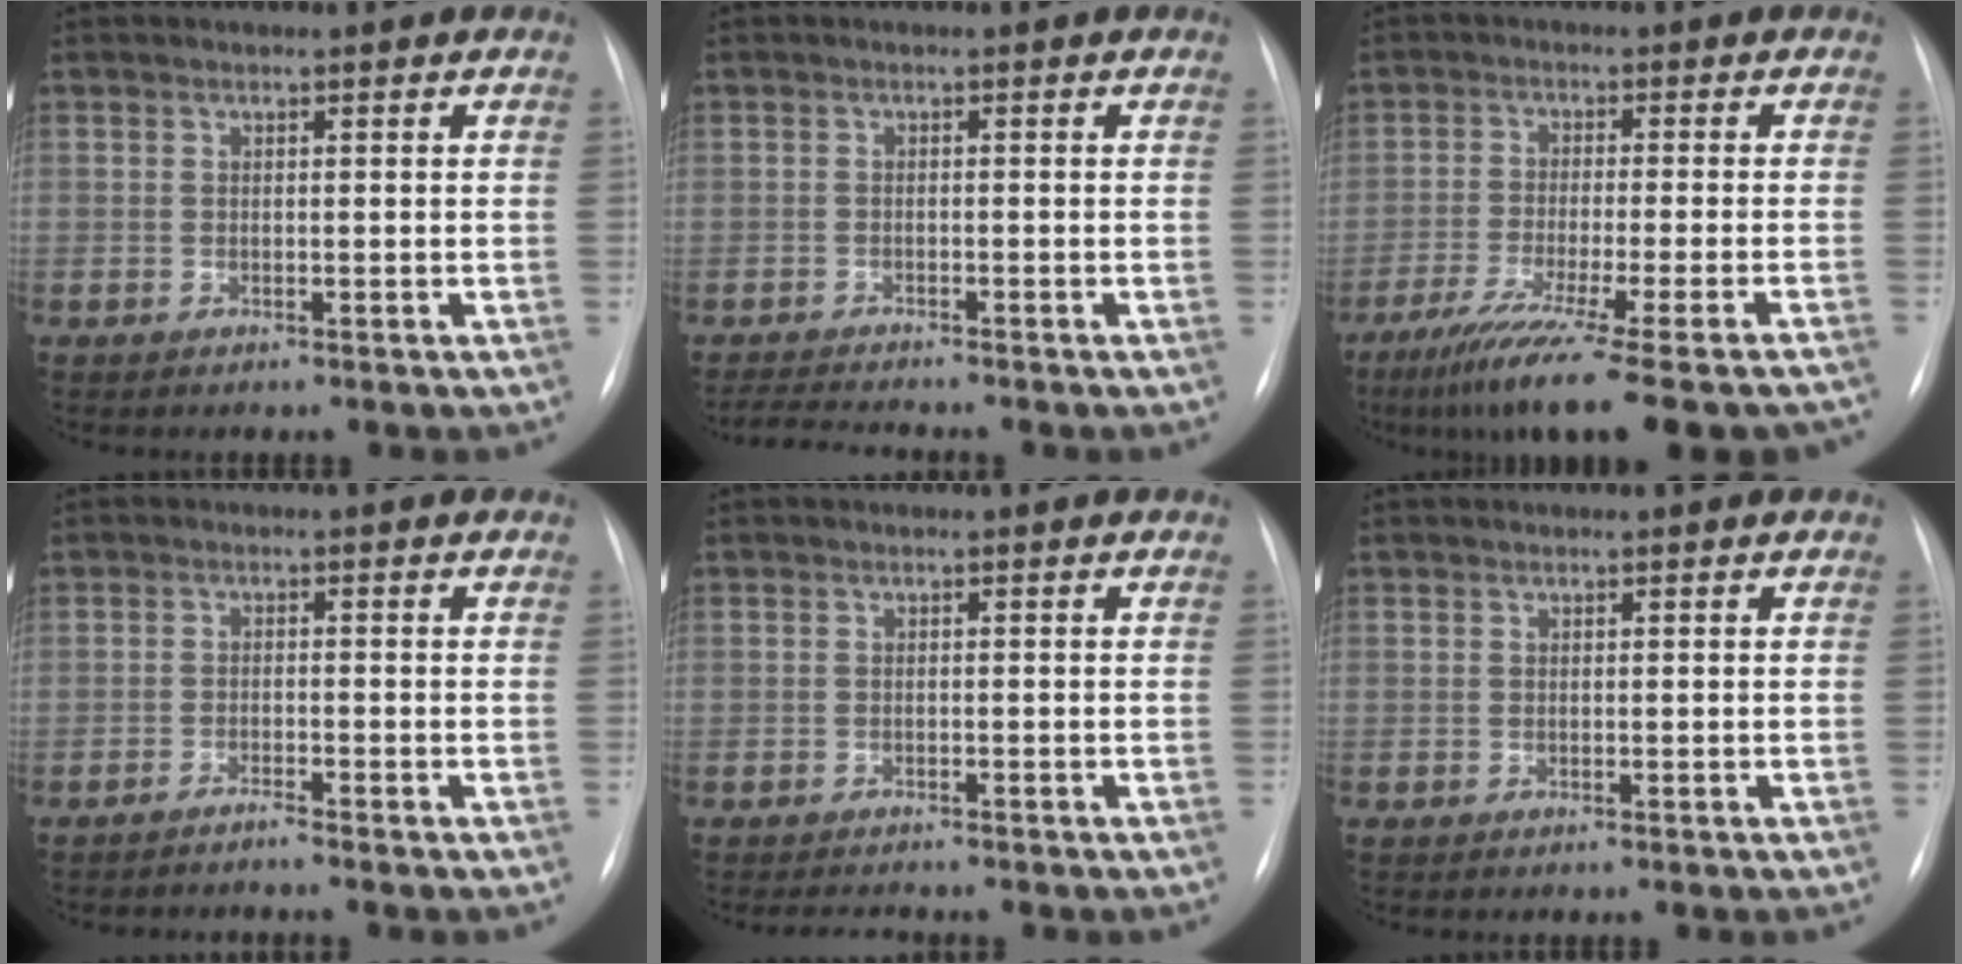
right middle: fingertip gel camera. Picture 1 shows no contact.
{"total": 4.4, "force": [-4.2, -0.5, 1.2], "torque": [-0.026, -0.022, -0.069]}
{"total": 19.2, "force": [-15.2, 0.1, 11.7], "torque": [-0.143, -0.051, -0.230]}
{"total": 1.5, "force": [-1.4, -0.4, 0.2], "torque": [-0.003, 0.000, -0.027]}
{"total": 2.0, "force": [-2.0, 0.1, 0.4], "torque": [-0.010, -0.011, -0.027]}
{"total": 0.0}